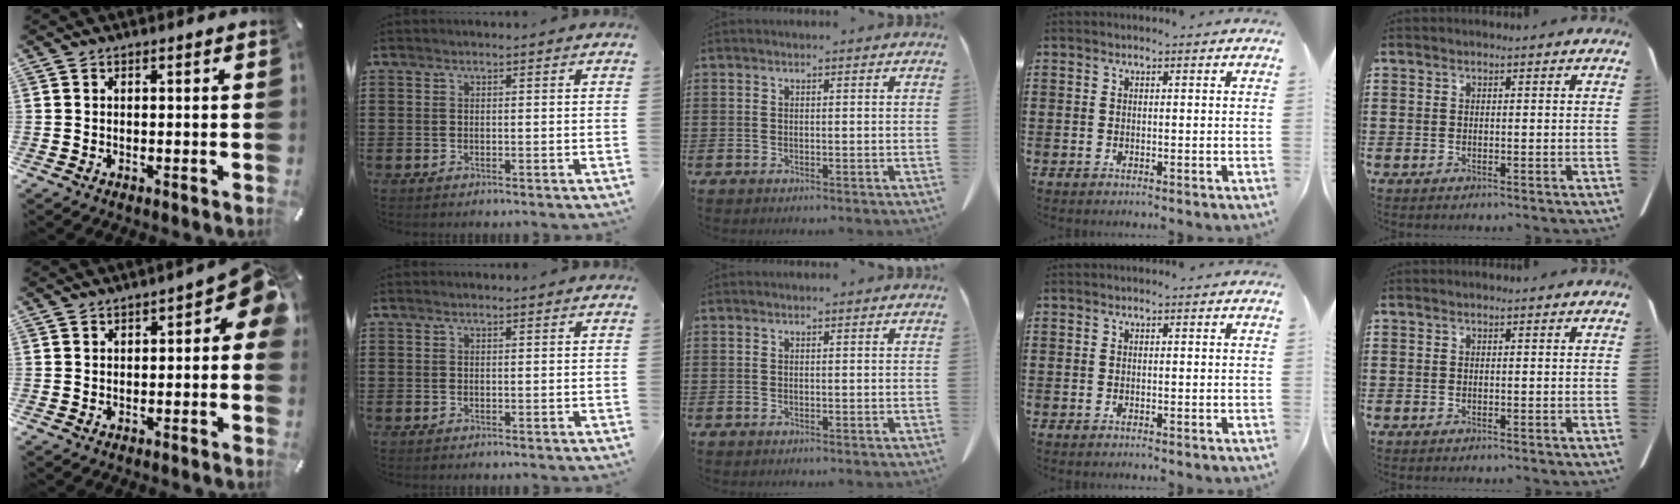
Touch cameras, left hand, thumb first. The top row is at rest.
{"thumb": {"total": 5.1, "force": [0.3, 2.6, 4.4], "torque": [-0.057, 0.001, 0.002]}}